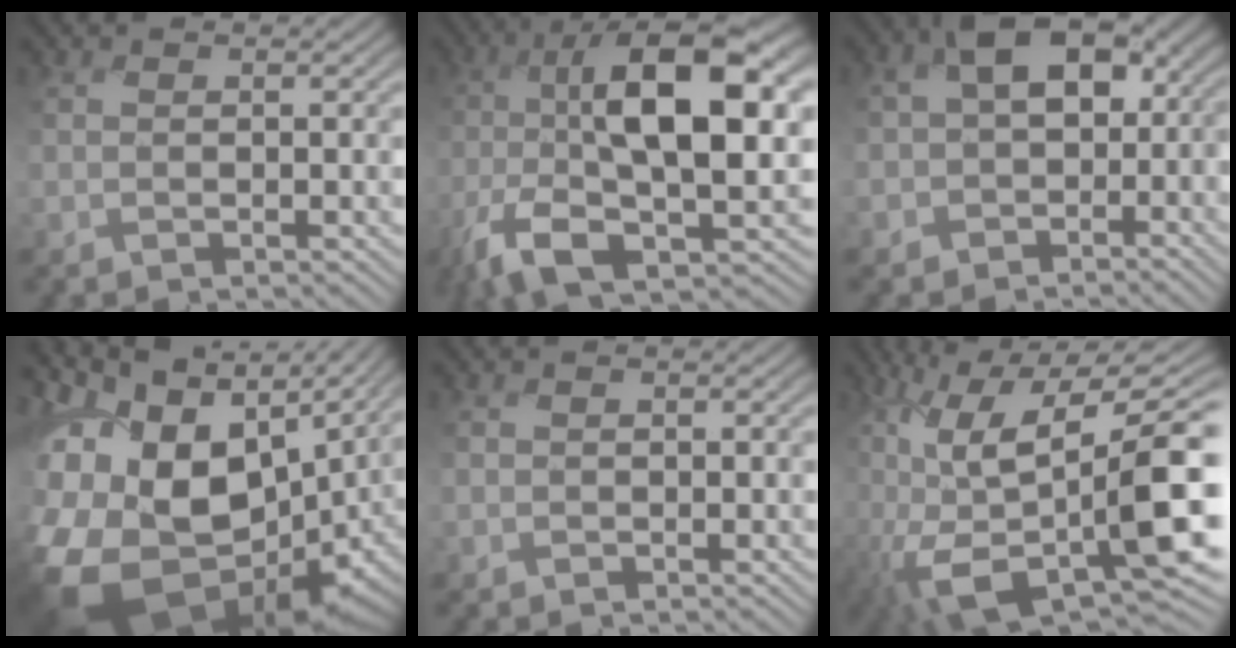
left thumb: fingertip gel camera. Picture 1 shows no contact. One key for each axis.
{"total": 15.1, "fx": -3.2, "fy": 5.6, "fz": 13.7, "tx": -0.255, "ty": -0.002, "tz": -0.069}
{"total": 9.0, "fx": -0.9, "fy": 6.9, "fz": 5.6, "tx": -0.109, "ty": -0.023, "tz": -0.028}
{"total": 19.3, "fx": -3.3, "fy": 13.5, "fz": 13.4, "tx": -0.290, "ty": -0.036, "tz": -0.029}
{"total": 0.6, "fx": -0.3, "fy": 0.5, "fz": 0.0, "tx": 0.000, "ty": -0.001, "tz": -0.008}
{"total": 15.3, "fx": -2.2, "fy": 8.6, "fz": 12.5, "tx": -0.218, "ty": -0.041, "tz": -0.026}